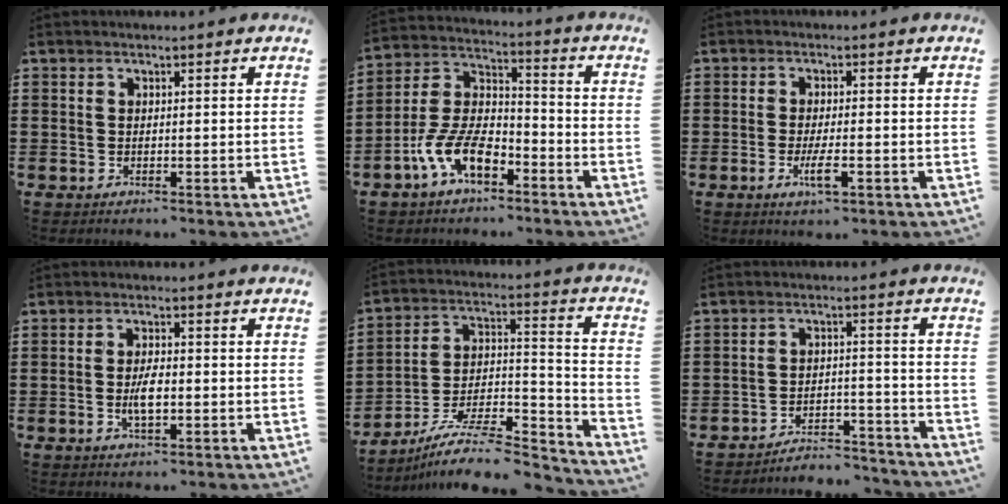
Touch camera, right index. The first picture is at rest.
{"total": 10.2, "force": [-6.1, 4.6, 6.8], "torque": [-0.167, 0.000, -0.122]}
{"total": 4.0, "force": [-1.6, 0.9, 3.6], "torque": [-0.072, -0.005, -0.032]}
{"total": 4.9, "force": [-0.9, 1.8, 4.5], "torque": [-0.093, -0.001, -0.020]}
{"total": 9.7, "force": [-7.9, 2.4, 5.0], "torque": [-0.081, 0.020, -0.154]}
{"total": 4.4, "force": [-4.4, 0.5, 0.6], "torque": [-0.012, 0.009, -0.091]}